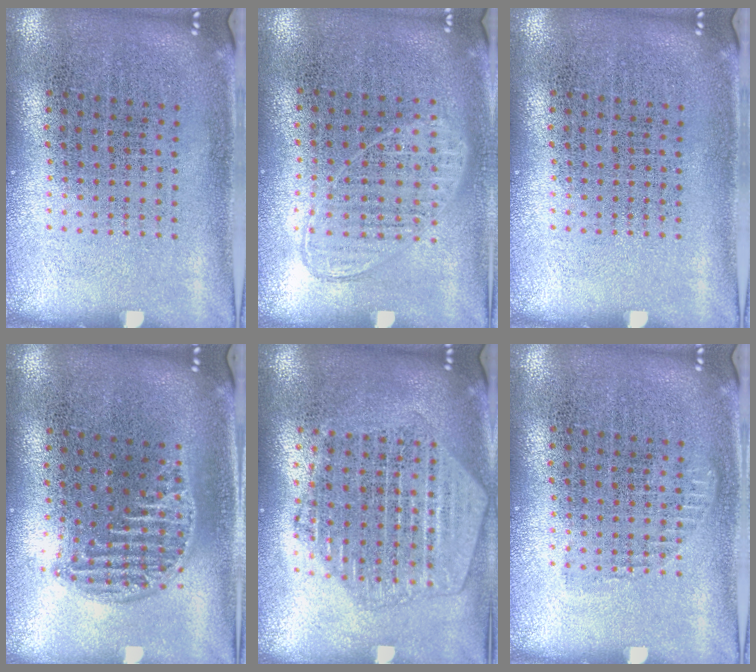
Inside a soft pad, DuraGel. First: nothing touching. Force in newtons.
{"total": 0.9, "press": 0.8, "slide": 0.3}
{"total": 0.0}
{"total": 1.3, "press": 1.1, "slide": 0.6}
{"total": 2.1, "press": 1.9, "slide": 0.9}
{"total": 0.5, "press": 0.5, "slide": 0.2}